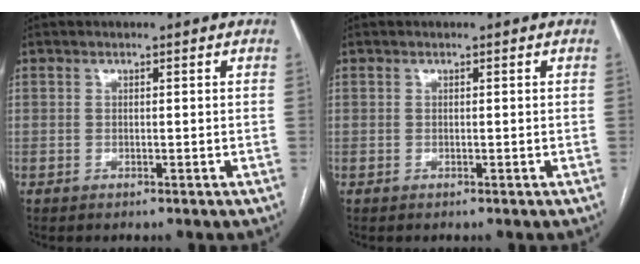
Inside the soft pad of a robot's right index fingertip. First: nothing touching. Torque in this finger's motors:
{"motor_torque": [0.00, 0.00, 0.00, 0.00]}